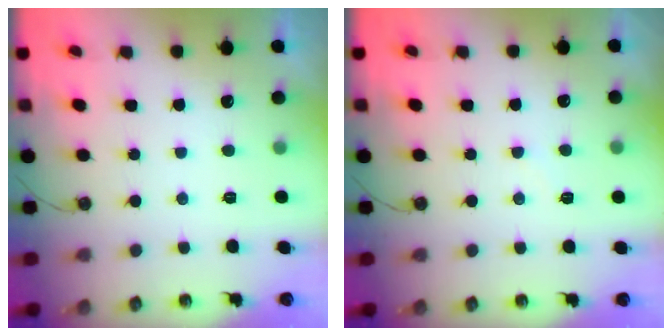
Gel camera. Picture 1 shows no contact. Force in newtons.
{"total": 5.1, "press": 5.0, "slide": 0.7}